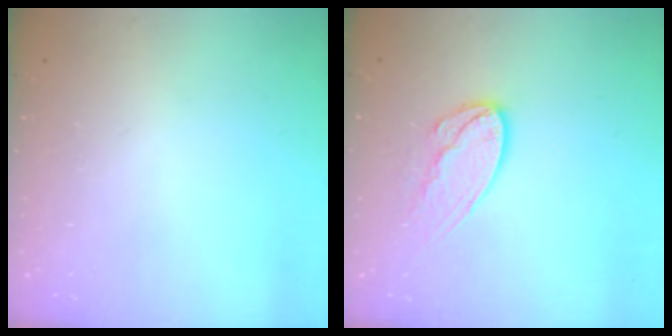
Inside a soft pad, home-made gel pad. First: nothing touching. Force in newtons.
{"total": 11.3, "press": 11.3, "slide": 1.0}